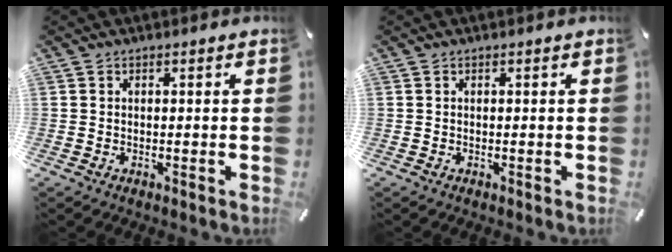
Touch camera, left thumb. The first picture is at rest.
{"total": 0.0}